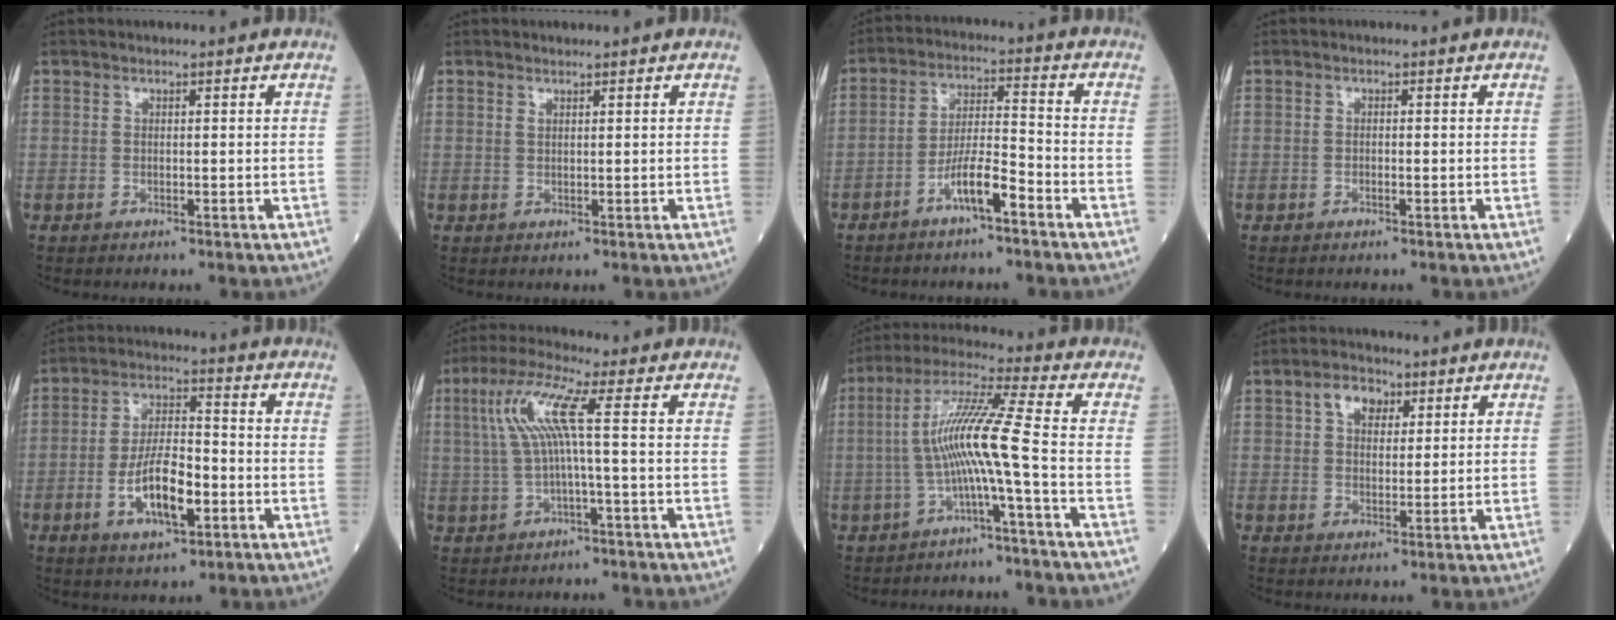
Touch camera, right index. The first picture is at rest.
{"total": 0.6, "force": [0.5, 0.1, 0.2], "torque": [-0.009, -0.003, 0.011]}
{"total": 6.8, "force": [-4.1, 0.8, 5.3], "torque": [-0.101, 0.010, -0.077]}
{"total": 0.5, "force": [-0.2, 0.2, 0.4], "torque": [-0.008, 0.001, -0.005]}
{"total": 10.2, "force": [-3.2, 3.5, 9.0], "torque": [-0.171, 0.006, -0.057]}
{"total": 7.4, "force": [0.9, -0.4, 7.3], "torque": [-0.157, 0.023, 0.024]}
{"total": 9.8, "force": [-2.3, -1.4, 9.5], "torque": [-0.186, 0.025, -0.044]}
{"total": 4.7, "force": [2.2, 3.1, 2.9], "torque": [-0.052, 0.016, 0.038]}